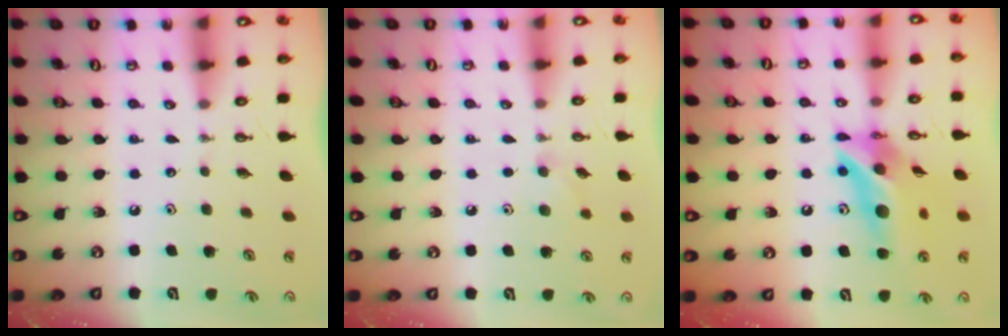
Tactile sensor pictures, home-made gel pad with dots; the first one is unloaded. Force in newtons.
{"total": 7.4, "press": 6.9, "slide": 2.8}
{"total": 14.8, "press": 14.7, "slide": 1.3}